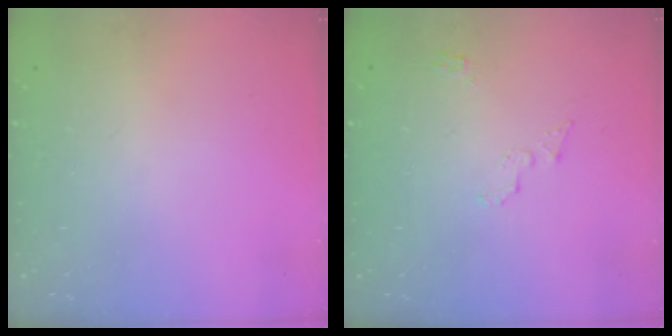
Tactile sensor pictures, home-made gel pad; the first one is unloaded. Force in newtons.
{"total": 3.8, "press": 3.8, "slide": 0.4}